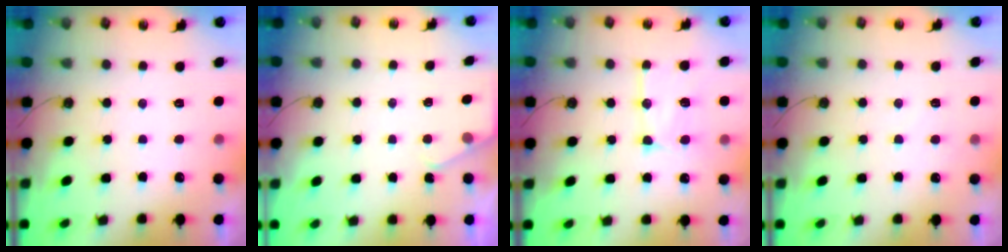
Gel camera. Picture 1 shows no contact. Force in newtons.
{"total": 2.1, "press": 2.1, "slide": 0.4}
{"total": 13.5, "press": 13.4, "slide": 1.6}
{"total": 3.9, "press": 3.8, "slide": 0.5}